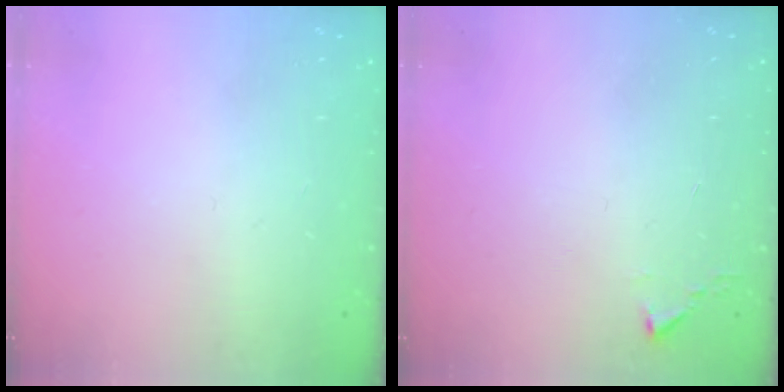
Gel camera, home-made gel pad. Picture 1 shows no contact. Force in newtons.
{"total": 2.4, "press": 2.4, "slide": 0.3}